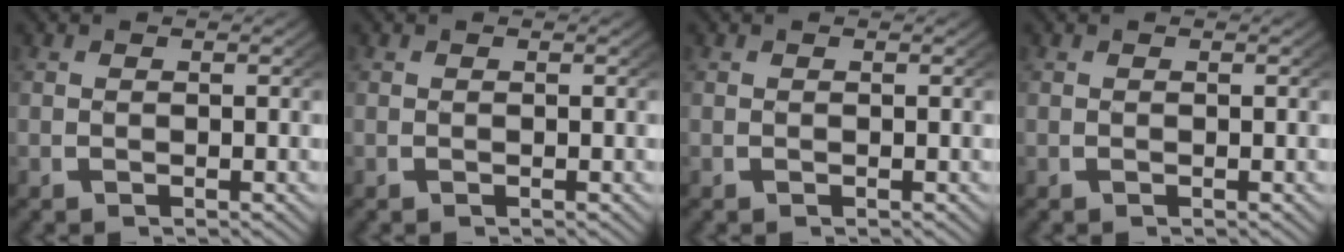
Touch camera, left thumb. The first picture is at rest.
{"total": 0.0}
{"total": 0.0}
{"total": 0.0}